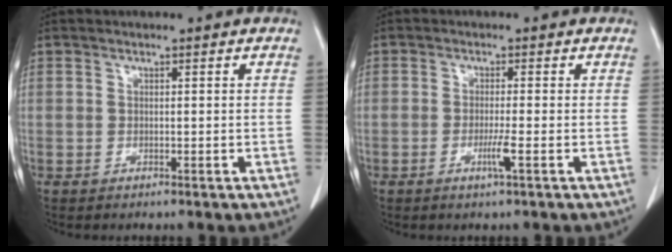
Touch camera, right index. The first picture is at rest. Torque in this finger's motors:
{"motor_torque": [0.39, 0.02, 0.07, 0.03]}